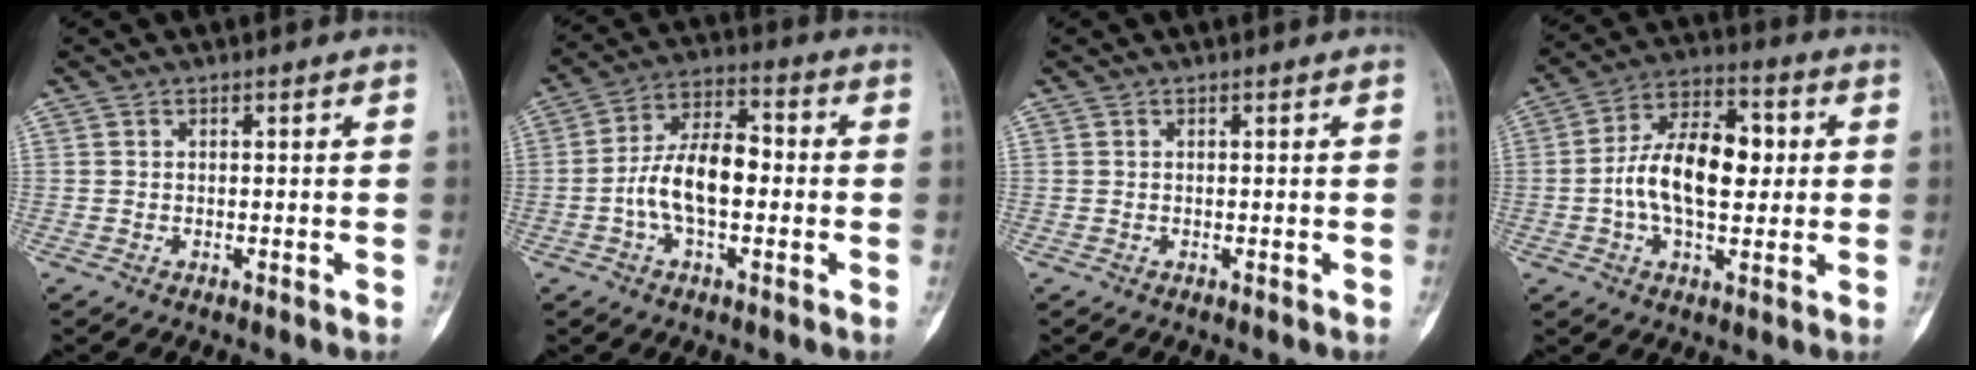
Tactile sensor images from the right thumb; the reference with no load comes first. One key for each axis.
{"total": 11.8, "fx": -1.5, "fy": 6.2, "fz": 10.0, "tx": -0.176, "ty": 0.035, "tz": -0.035}
{"total": 0.0}
{"total": 14.9, "fx": 0.3, "fy": 8.4, "fz": 12.3, "tx": -0.194, "ty": 0.024, "tz": -0.003}